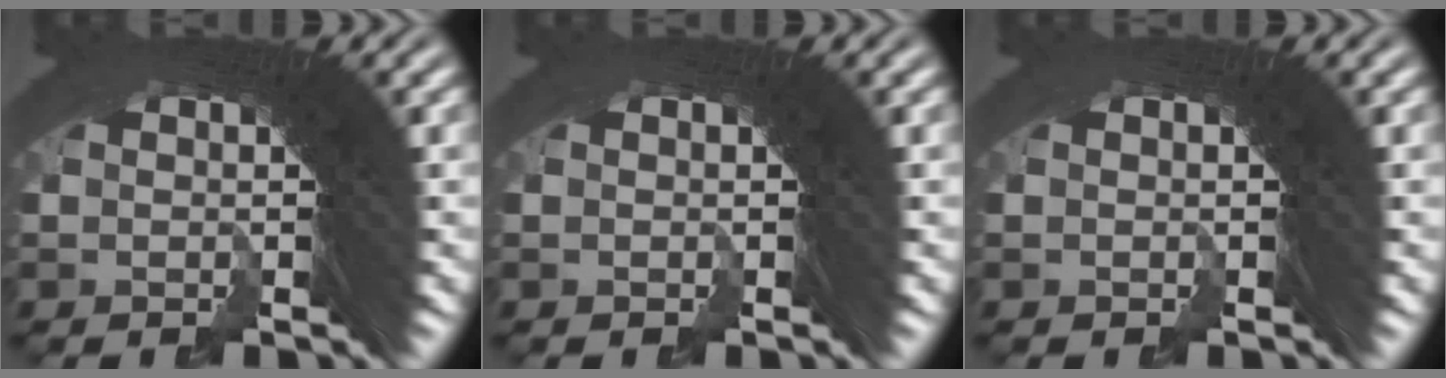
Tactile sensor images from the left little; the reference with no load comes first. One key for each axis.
{"total": 0.0}
{"total": 0.0}